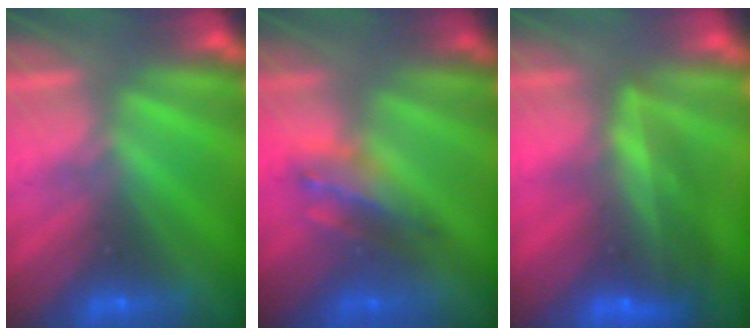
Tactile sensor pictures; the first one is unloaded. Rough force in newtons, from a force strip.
{"total": 2.9}
{"total": 7.5}